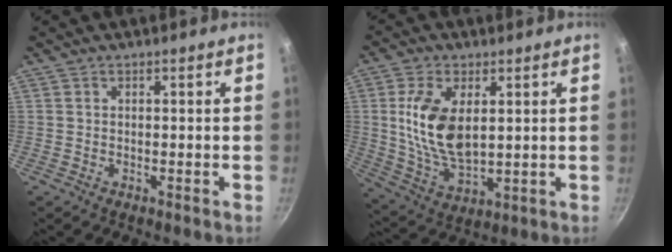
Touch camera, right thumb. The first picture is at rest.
{"total": 13.4, "force": [2.6, 7.2, 10.9], "torque": [-0.205, -0.017, 0.057]}